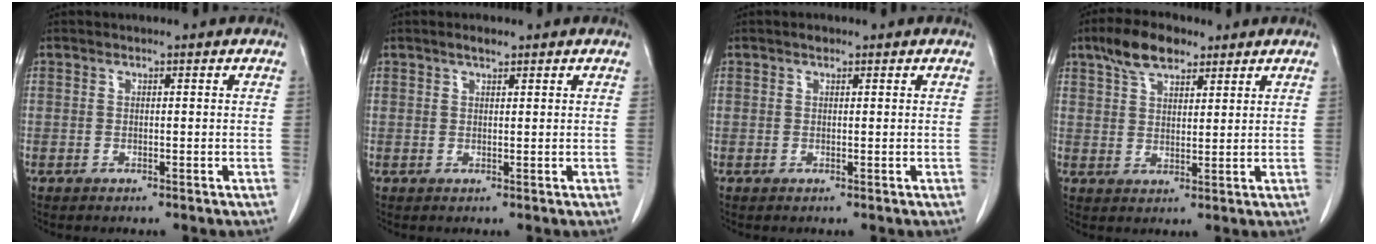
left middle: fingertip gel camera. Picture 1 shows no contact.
{"total": 1.4, "force": [1.1, 0.4, 0.8], "torque": [-0.019, 0.002, 0.020]}
{"total": 0.6, "force": [0.5, 0.3, 0.3], "torque": [-0.008, 0.001, 0.007]}
{"total": 7.2, "force": [4.9, 3.1, 4.2], "torque": [-0.080, 0.015, 0.091]}